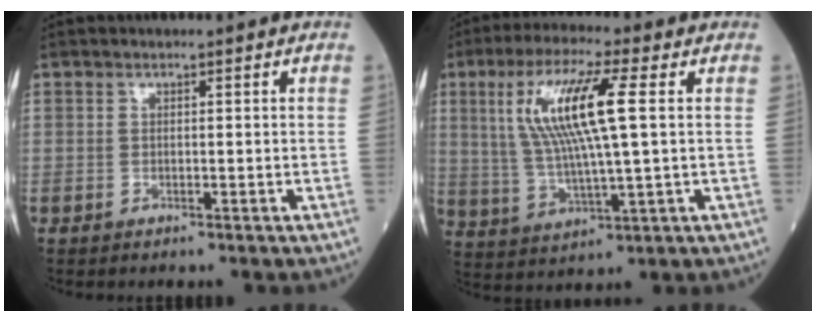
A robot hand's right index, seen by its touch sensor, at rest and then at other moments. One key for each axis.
{"total": 13.0, "fx": 3.1, "fy": 1.1, "fz": 12.5, "tx": -0.260, "ty": 0.009, "tz": 0.058}